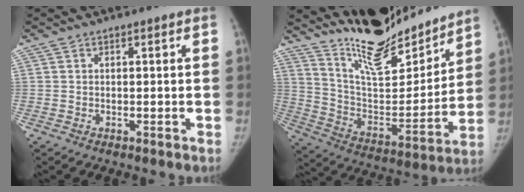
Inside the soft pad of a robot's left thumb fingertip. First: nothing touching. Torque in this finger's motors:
{"motor_torque": [0.50, -0.17, 1.26, -1.51, 0.16]}